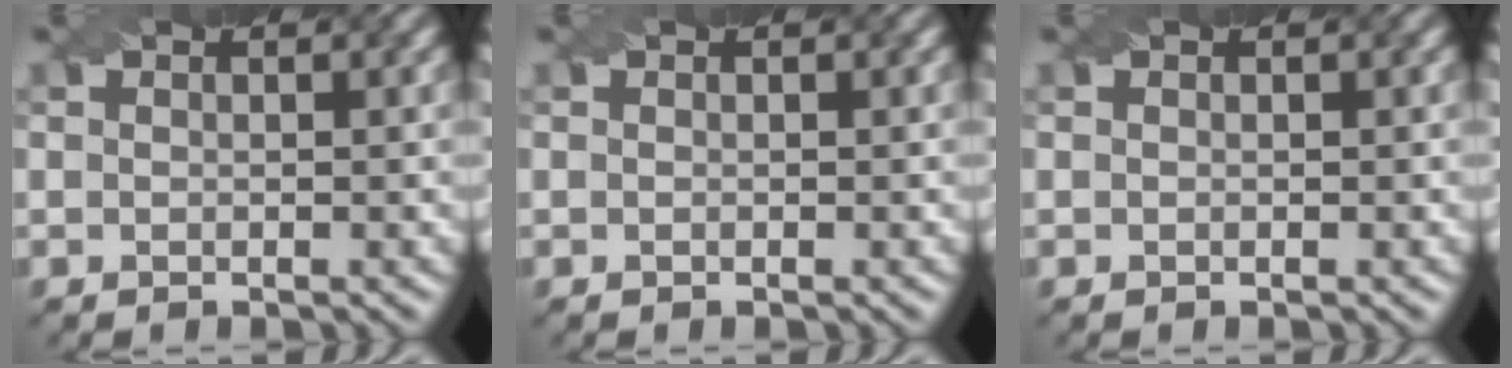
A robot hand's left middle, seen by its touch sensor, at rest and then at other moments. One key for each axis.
{"total": 0.0}
{"total": 0.0}